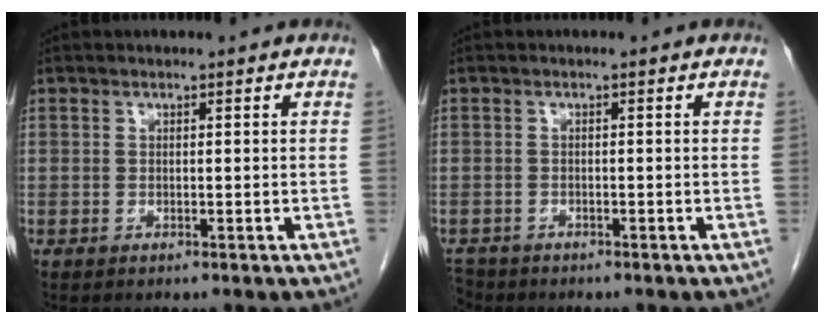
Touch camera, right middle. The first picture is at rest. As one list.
[{"total": 2.6, "force": [-2.4, 1.0, -0.2], "torque": [-0.003, -0.006, -0.045]}]